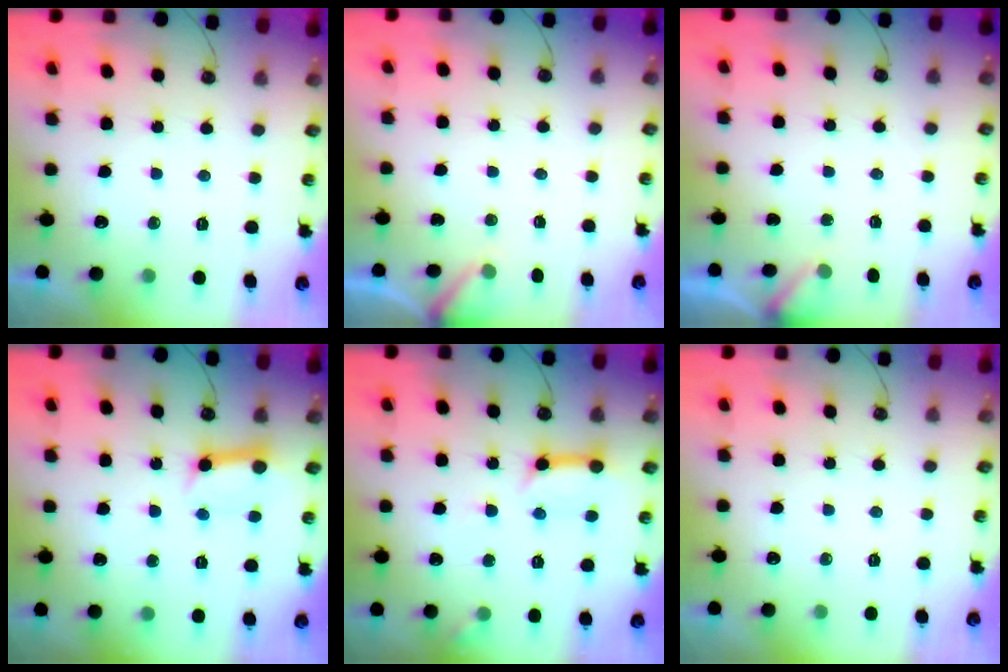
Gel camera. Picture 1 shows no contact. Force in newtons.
{"total": 3.0, "press": 3.0, "slide": 0.2}
{"total": 1.7, "press": 1.7, "slide": 0.1}
{"total": 9.3, "press": 9.2, "slide": 1.1}
{"total": 10.8, "press": 10.8, "slide": 0.9}
{"total": 0.0}